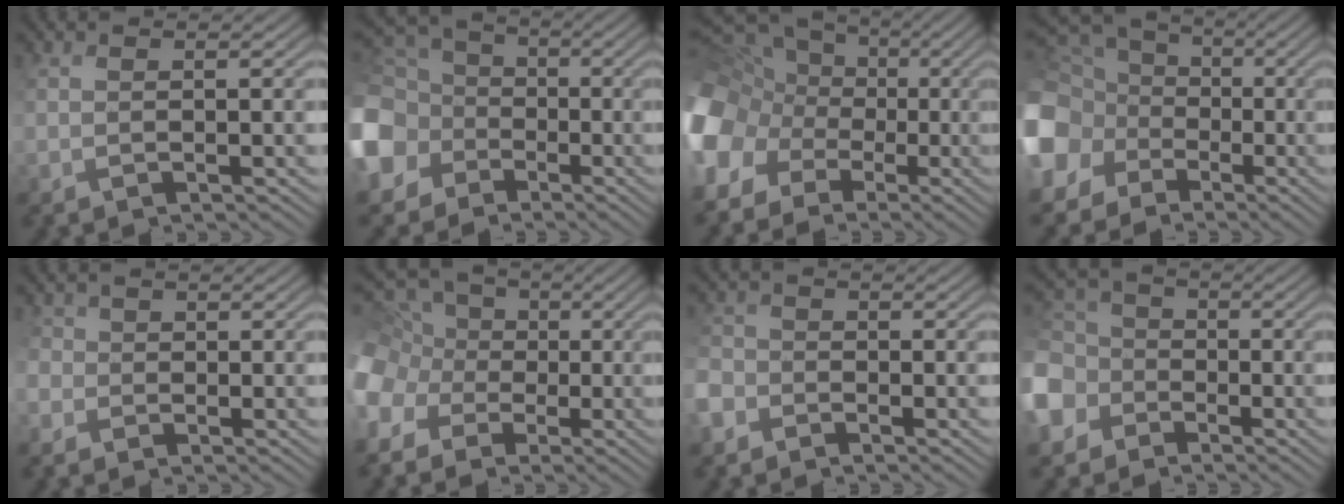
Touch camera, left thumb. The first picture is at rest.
{"total": 10.7, "force": [-3.8, 9.4, 3.5], "torque": [-0.157, -0.030, -0.077]}
{"total": 14.3, "force": [-2.4, 12.6, 6.2], "torque": [-0.223, -0.014, -0.051]}
{"total": 13.2, "force": [-3.7, 11.7, 4.8], "torque": [-0.193, -0.027, -0.074]}
{"total": 2.6, "force": [-2.0, 1.3, -0.9], "torque": [0.004, -0.006, -0.030]}
{"total": 12.0, "force": [-4.1, 10.5, 4.0], "torque": [-0.172, -0.014, -0.090]}
{"total": 3.4, "force": [-3.1, 1.4, -0.3], "torque": [-0.018, -0.008, -0.063]}
{"total": 6.6, "force": [-3.4, 5.5, 1.2], "torque": [-0.073, 0.000, -0.085]}